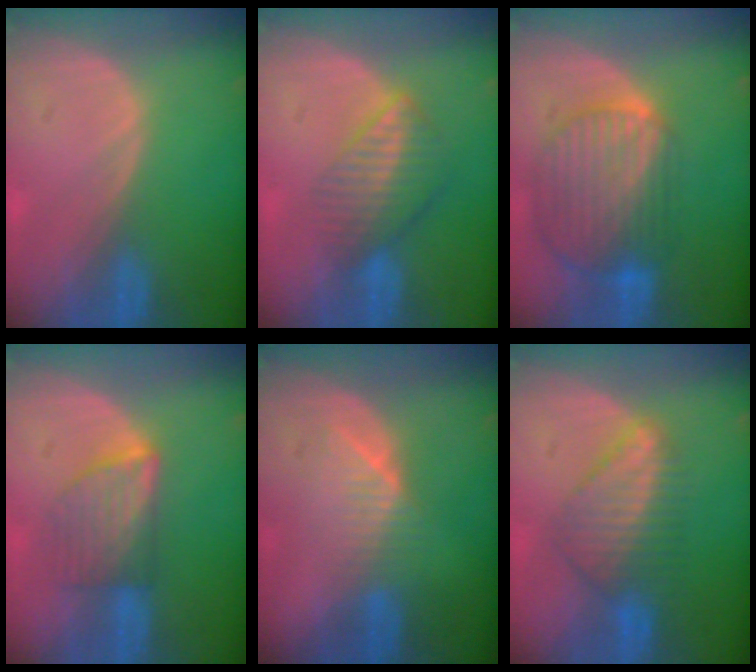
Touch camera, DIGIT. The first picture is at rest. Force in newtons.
{"total": 6.7, "press": 5.7, "slide": 3.5}
{"total": 10.4, "press": 8.8, "slide": 5.5}
{"total": 6.0, "press": 5.9, "slide": 1.3}
{"total": 4.5, "press": 4.4, "slide": 1.0}
{"total": 6.7, "press": 6.6, "slide": 1.3}